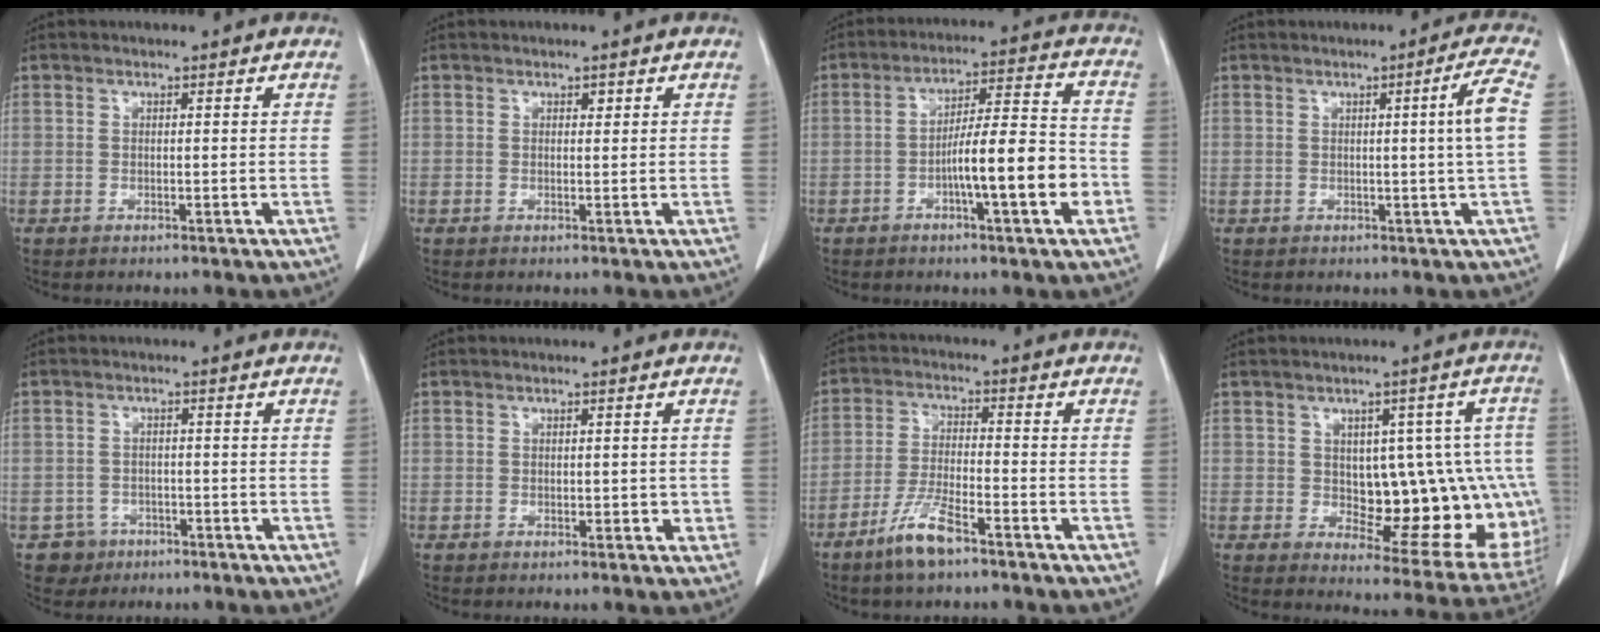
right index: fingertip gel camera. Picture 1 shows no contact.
{"total": 0.7, "force": [0.4, 0.4, 0.4], "torque": [-0.003, -0.001, 0.004]}
{"total": 11.9, "force": [-3.8, 0.9, 11.2], "torque": [-0.179, 0.013, -0.060]}
{"total": 4.7, "force": [0.2, -1.4, 4.5], "torque": [-0.065, -0.004, 0.005]}
{"total": 3.4, "force": [-1.7, 2.9, -0.2], "torque": [0.008, 0.013, -0.026]}
{"total": 1.8, "force": [0.0, 1.2, 1.3], "torque": [-0.014, 0.006, 0.003]}
{"total": 7.0, "force": [-4.8, 1.2, 4.9], "torque": [-0.104, -0.008, -0.093]}
{"total": 15.9, "force": [-0.3, 7.0, 14.3], "torque": [-0.132, 0.023, 0.018]}